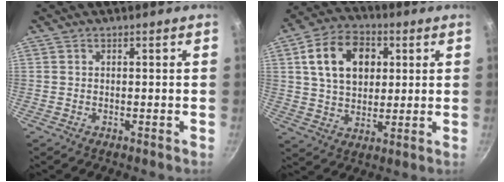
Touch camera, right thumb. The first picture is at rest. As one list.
[{"total": 14.2, "force": [3.8, 10.0, 9.3], "torque": [-0.132, 0.005, 0.058]}]